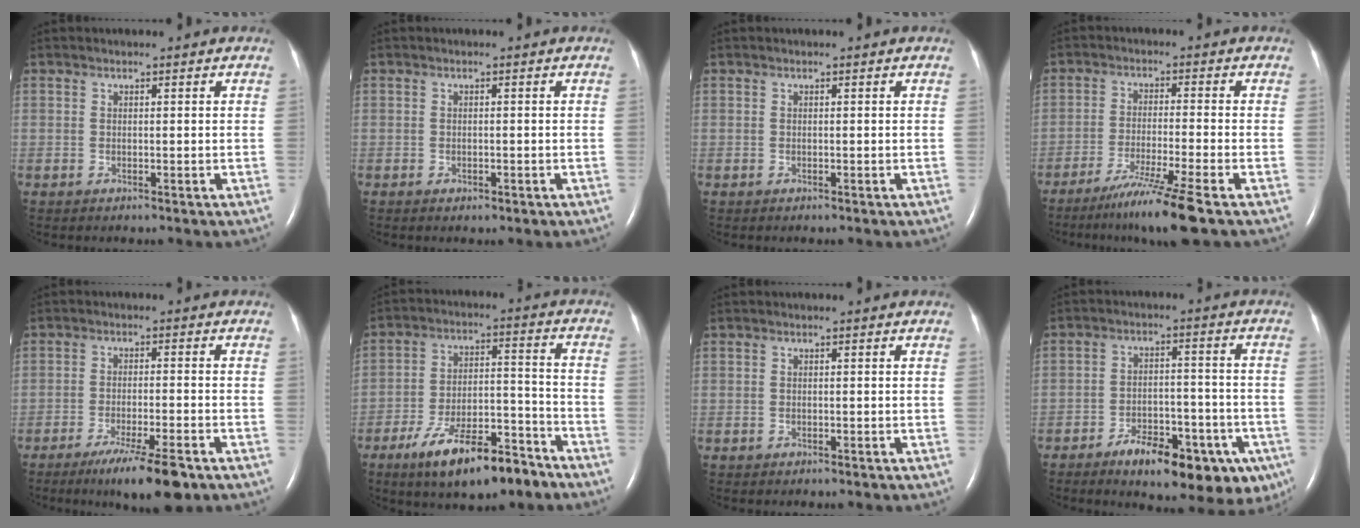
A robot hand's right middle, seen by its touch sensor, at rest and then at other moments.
{"total": 0.9, "force": [-0.5, 0.6, 0.5], "torque": [-0.008, 0.000, -0.002]}
{"total": 0.0}
{"total": 8.9, "force": [-6.3, -2.0, 5.9], "torque": [-0.101, -0.033, -0.111]}
{"total": 9.0, "force": [-6.1, 0.6, 6.6], "torque": [-0.107, -0.021, -0.095]}
{"total": 14.0, "force": [-9.6, 4.3, 9.2], "torque": [-0.152, 0.010, -0.157]}
{"total": 0.5, "force": [-0.4, 0.4, 0.1], "torque": [-0.010, 0.001, -0.006]}
{"total": 15.3, "force": [-9.1, 5.8, 10.8], "torque": [-0.101, 0.020, -0.123]}